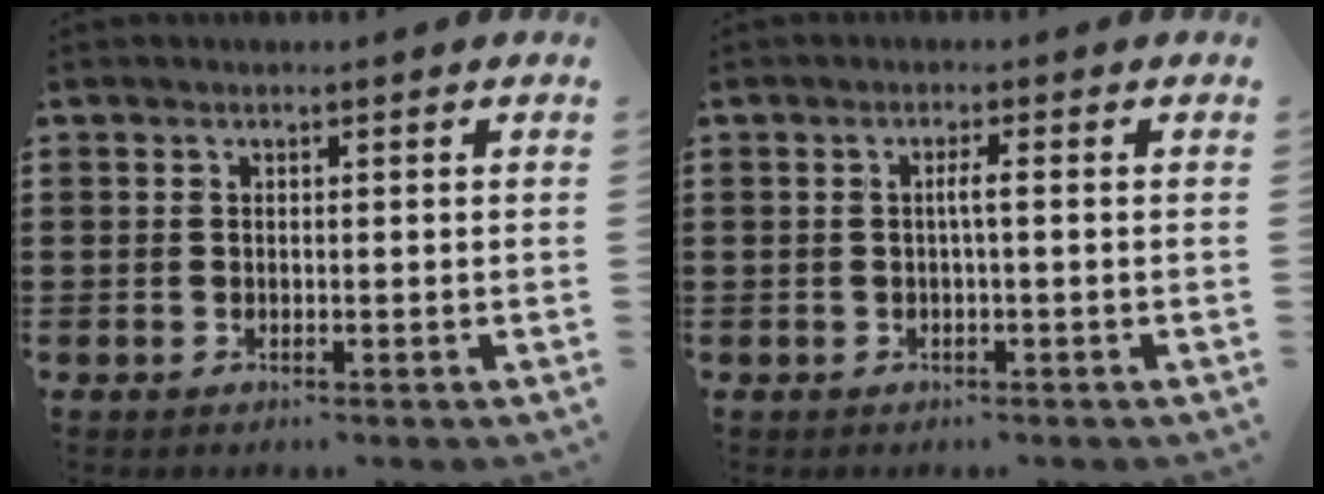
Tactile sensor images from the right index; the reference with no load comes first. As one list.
[{"total": 1.8, "force": [-0.2, -0.1, 1.8], "torque": [-0.034, -0.001, -0.007]}]